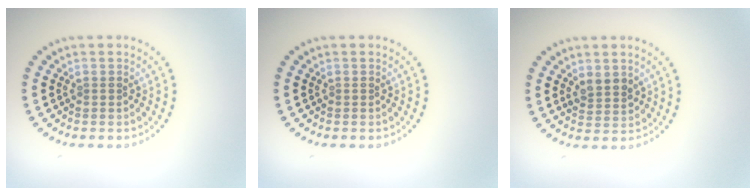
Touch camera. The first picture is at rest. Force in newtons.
{"total": 0.0}
{"total": 1.8, "press": 1.7, "slide": 0.6}